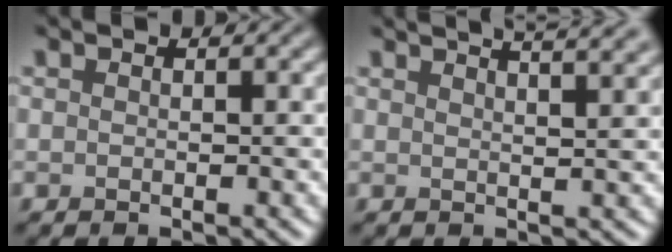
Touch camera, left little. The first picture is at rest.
{"total": 8.1, "force": [5.9, 2.9, 4.6], "torque": [-0.029, 0.051, 0.043]}